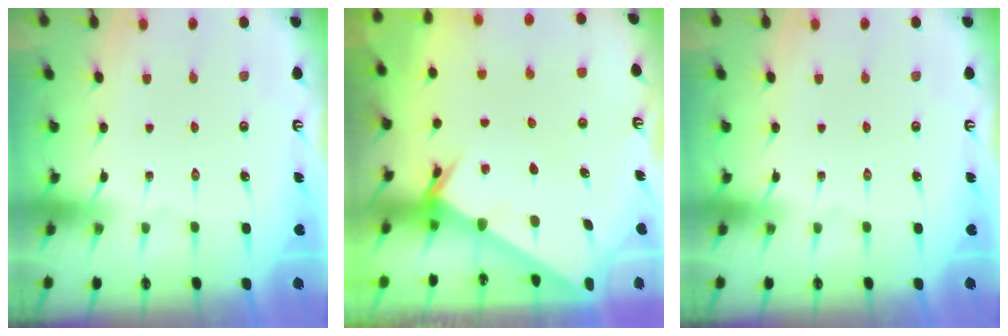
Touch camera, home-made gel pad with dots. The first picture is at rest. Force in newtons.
{"total": 2.3, "press": 2.3, "slide": 0.2}
{"total": 0.0}